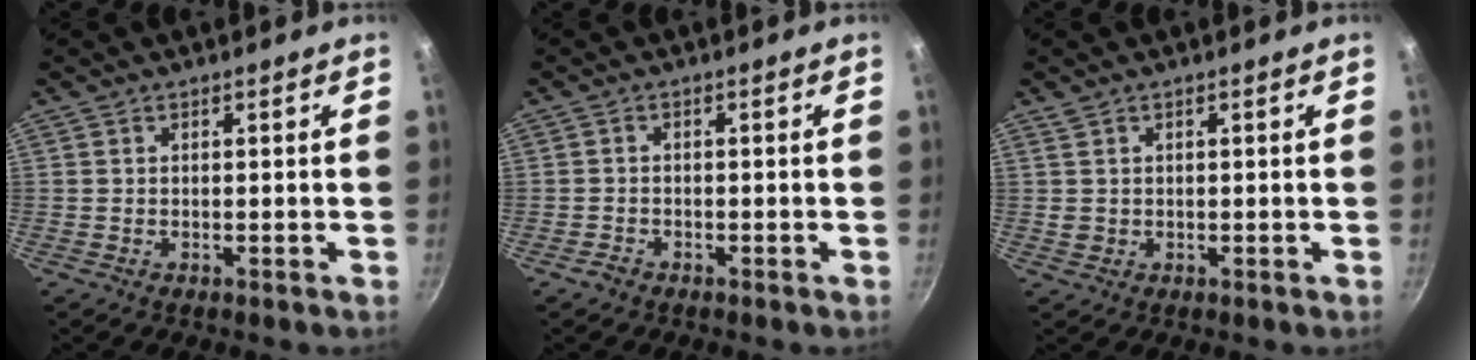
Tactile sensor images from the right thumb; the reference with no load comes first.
{"total": 1.4, "force": [-1.0, 0.9, 0.3], "torque": [-0.008, 0.003, -0.022]}
{"total": 1.5, "force": [0.8, 1.1, 0.5], "torque": [-0.004, -0.003, 0.020]}